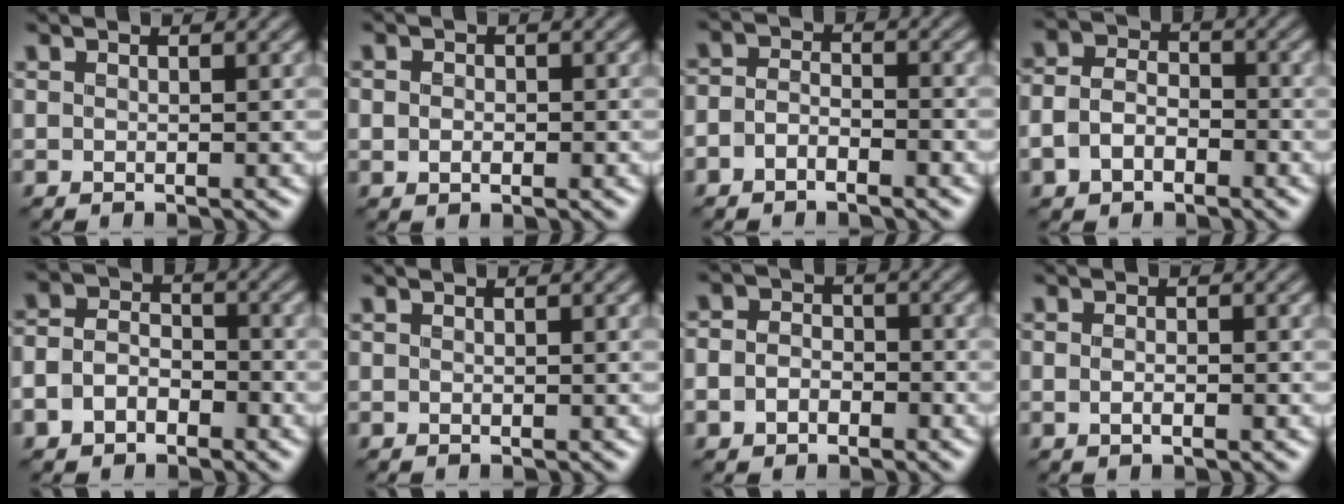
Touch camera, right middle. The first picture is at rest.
{"total": 2.3, "force": [0.0, 1.7, 1.4], "torque": [-0.012, 0.005, -0.007]}
{"total": 2.4, "force": [-1.3, 1.4, 1.5], "torque": [-0.024, 0.004, -0.029]}
{"total": 3.8, "force": [-1.3, 2.8, 2.2], "torque": [-0.047, 0.001, -0.031]}
{"total": 3.8, "force": [-1.6, 2.8, 2.0], "torque": [-0.043, 0.002, -0.036]}
{"total": 0.0}
{"total": 3.2, "force": [-1.1, 2.6, 1.6], "torque": [-0.008, 0.000, -0.029]}
{"total": 1.7, "force": [-0.2, 1.0, 1.4], "torque": [-0.011, 0.000, -0.008]}